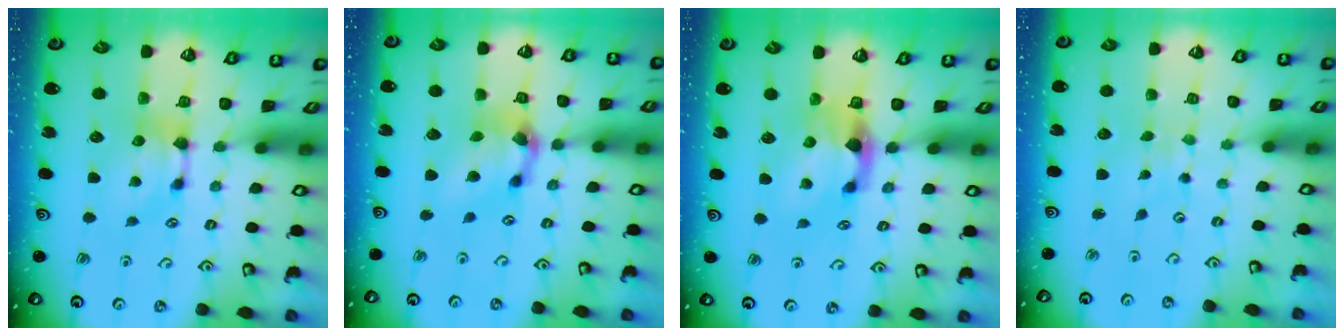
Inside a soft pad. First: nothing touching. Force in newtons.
{"total": 6.2, "press": 5.7, "slide": 2.4}
{"total": 3.0, "press": 2.7, "slide": 1.3}
{"total": 5.1, "press": 5.1, "slide": 0.3}